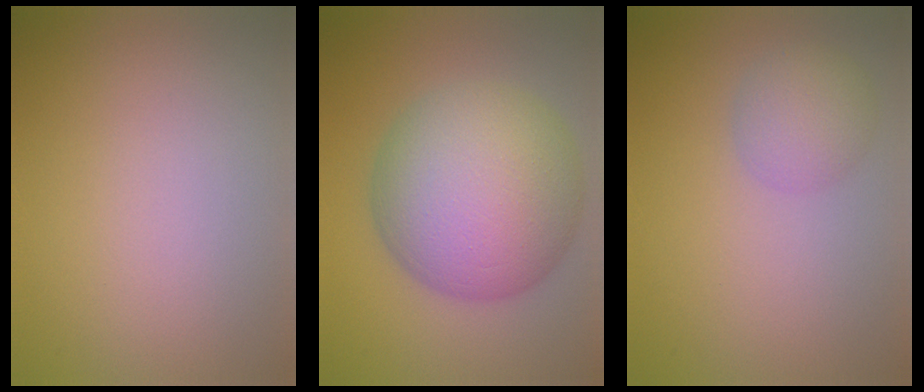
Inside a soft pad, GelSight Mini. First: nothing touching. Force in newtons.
{"total": 13.3, "press": 13.3, "slide": 0.4}
{"total": 2.8, "press": 2.8, "slide": 0.1}